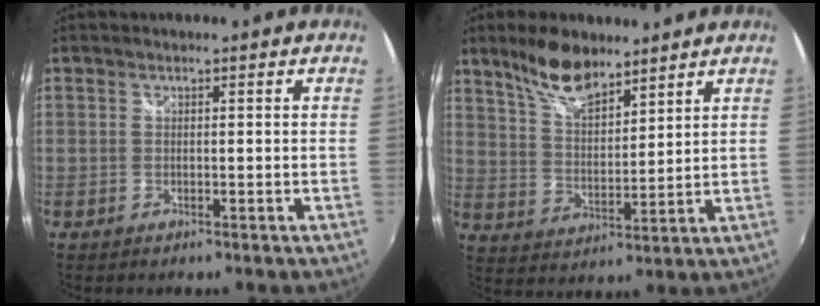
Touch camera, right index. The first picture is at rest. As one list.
[{"total": 10.2, "force": [7.8, 3.7, 5.4], "torque": [-0.100, 0.007, 0.148]}]